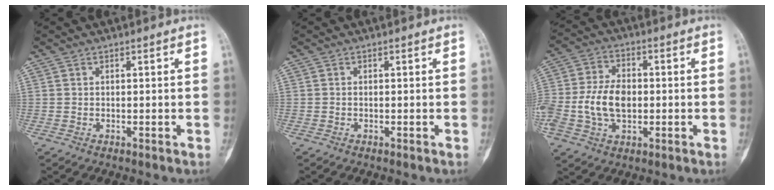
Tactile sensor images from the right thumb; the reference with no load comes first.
{"total": 0.0}
{"total": 10.8, "force": [-1.2, 7.2, 8.1], "torque": [-0.152, 0.016, -0.023]}